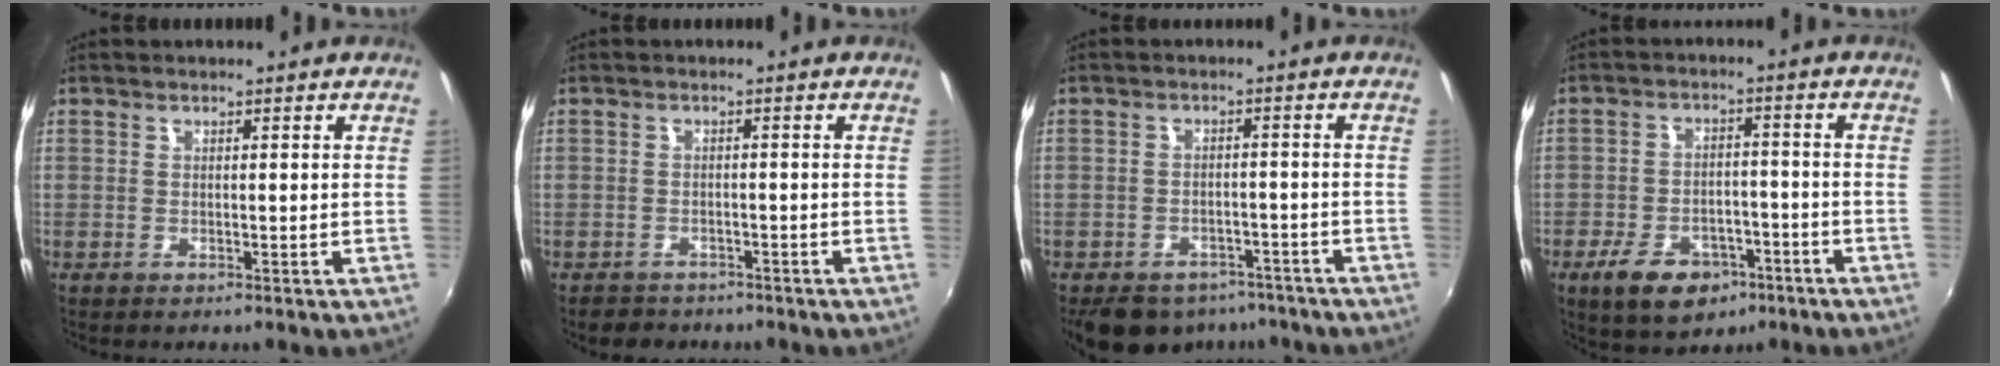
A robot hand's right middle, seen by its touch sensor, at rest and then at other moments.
{"total": 3.9, "force": [-3.2, 2.2, 0.6], "torque": [-0.021, -0.002, -0.051]}
{"total": 13.0, "force": [-9.7, 7.1, 4.9], "torque": [-0.113, 0.005, -0.123]}
{"total": 11.4, "force": [-6.8, 6.8, 6.2], "torque": [-0.142, 0.002, -0.098]}